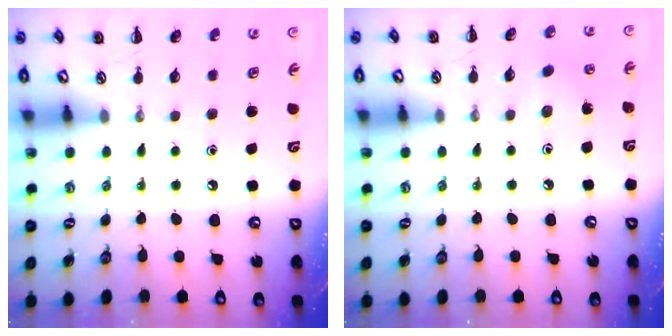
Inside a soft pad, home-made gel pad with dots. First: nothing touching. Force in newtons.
{"total": 3.1, "press": 3.0, "slide": 0.9}